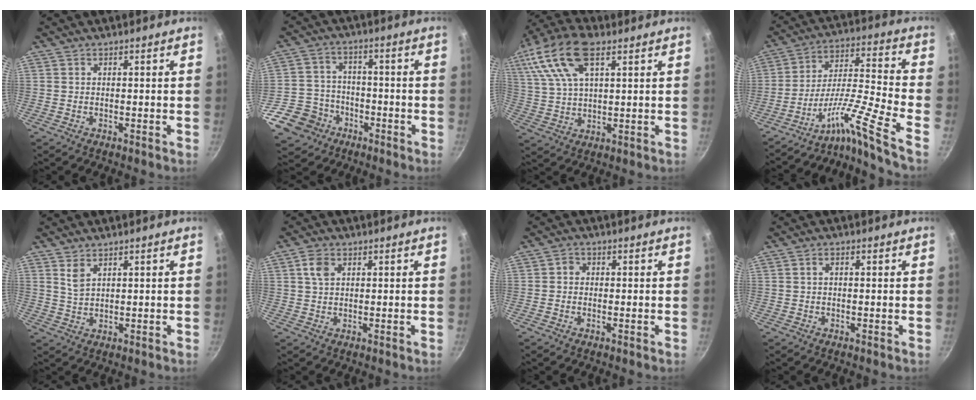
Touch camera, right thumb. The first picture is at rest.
{"total": 10.4, "force": [-5.2, 8.5, 3.0], "torque": [-0.042, 0.033, -0.091]}
{"total": 17.4, "force": [8.2, 8.6, 12.7], "torque": [-0.262, 0.008, 0.154]}
{"total": 15.3, "force": [-9.2, 0.0, 12.2], "torque": [-0.211, 0.058, -0.173]}
{"total": 3.2, "force": [1.9, 1.6, 2.1], "torque": [-0.040, -0.013, 0.042]}
{"total": 3.5, "force": [1.3, 2.3, 2.4], "torque": [-0.041, 0.001, 0.023]}
{"total": 1.4, "force": [-0.1, 1.3, 0.5], "torque": [-0.006, 0.004, -0.006]}
{"total": 1.7, "force": [0.4, 0.7, 1.5], "torque": [-0.032, 0.006, 0.008]}